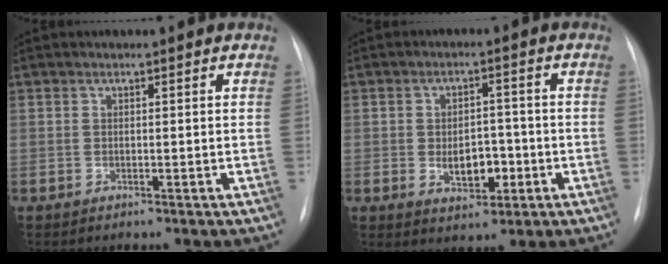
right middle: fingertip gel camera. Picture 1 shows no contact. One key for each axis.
{"total": 5.7, "fx": -1.4, "fy": 3.5, "fz": 4.4, "tx": -0.069, "ty": 0.005, "tz": -0.015}